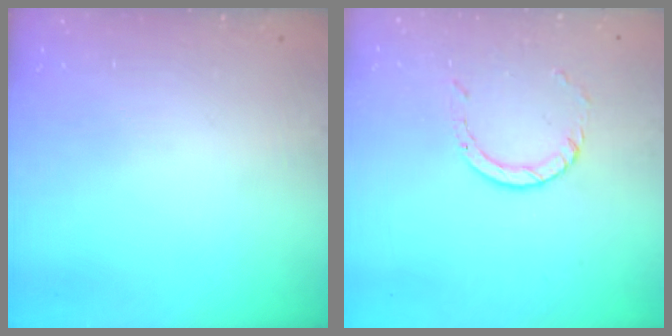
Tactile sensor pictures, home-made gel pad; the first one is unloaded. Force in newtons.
{"total": 4.1, "press": 4.1, "slide": 0.4}